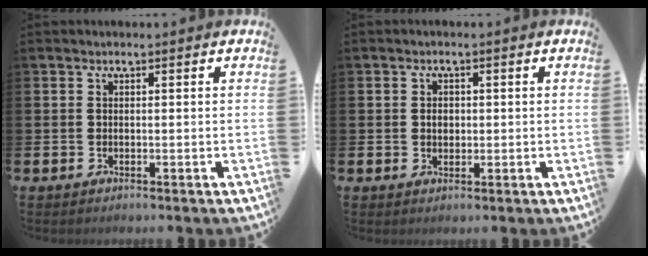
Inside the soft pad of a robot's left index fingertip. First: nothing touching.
{"total": 1.8, "force": [0.2, 1.4, 1.1], "torque": [-0.006, 0.002, -0.002]}